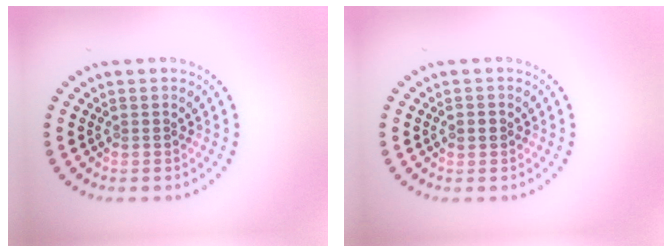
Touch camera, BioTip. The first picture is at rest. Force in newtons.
{"total": 1.0, "press": 0.9, "slide": 0.2}